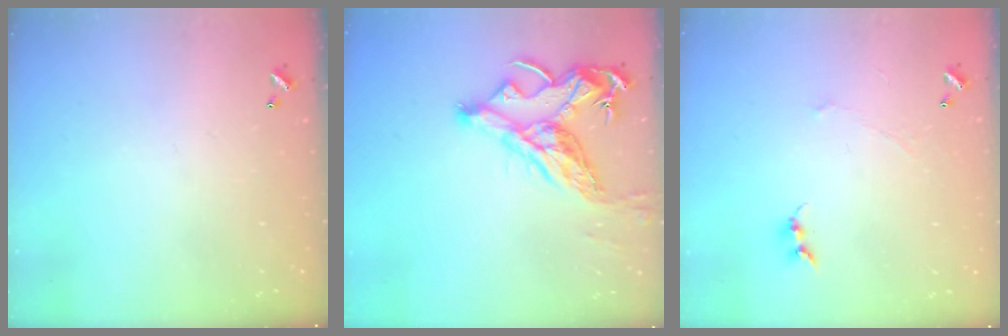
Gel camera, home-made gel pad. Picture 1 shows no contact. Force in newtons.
{"total": 11.4, "press": 11.2, "slide": 1.7}
{"total": 0.0}